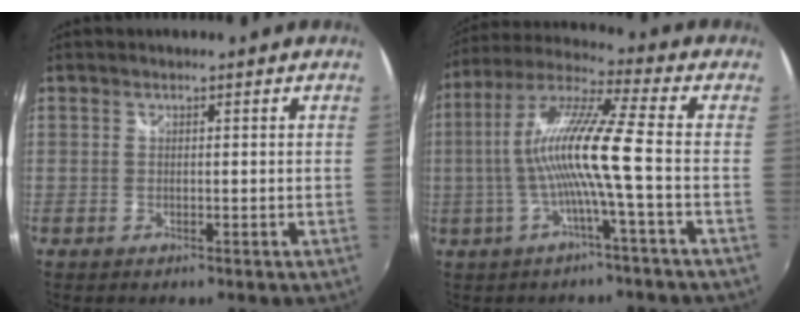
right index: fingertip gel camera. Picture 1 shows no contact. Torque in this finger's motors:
{"motor_torque": [1.47, -0.31, 0.98, 0.21]}